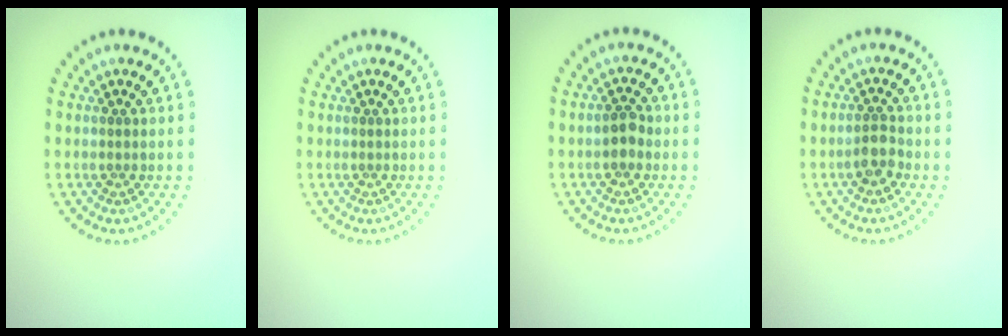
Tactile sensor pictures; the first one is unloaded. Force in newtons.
{"total": 0.0}
{"total": 1.9, "press": 1.8, "slide": 0.3}
{"total": 2.0, "press": 1.8, "slide": 0.9}